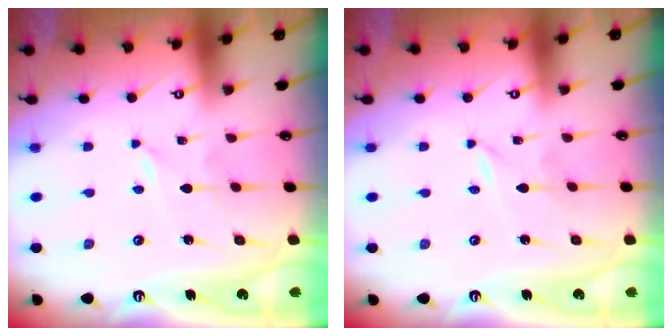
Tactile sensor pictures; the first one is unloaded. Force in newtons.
{"total": 0.0}